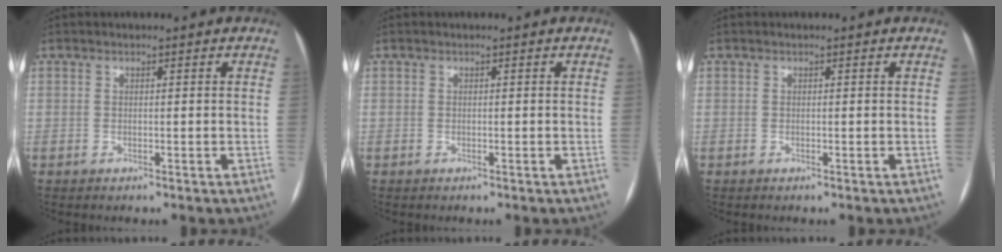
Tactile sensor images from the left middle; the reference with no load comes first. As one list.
[{"total": 0.0}, {"total": 0.0}]